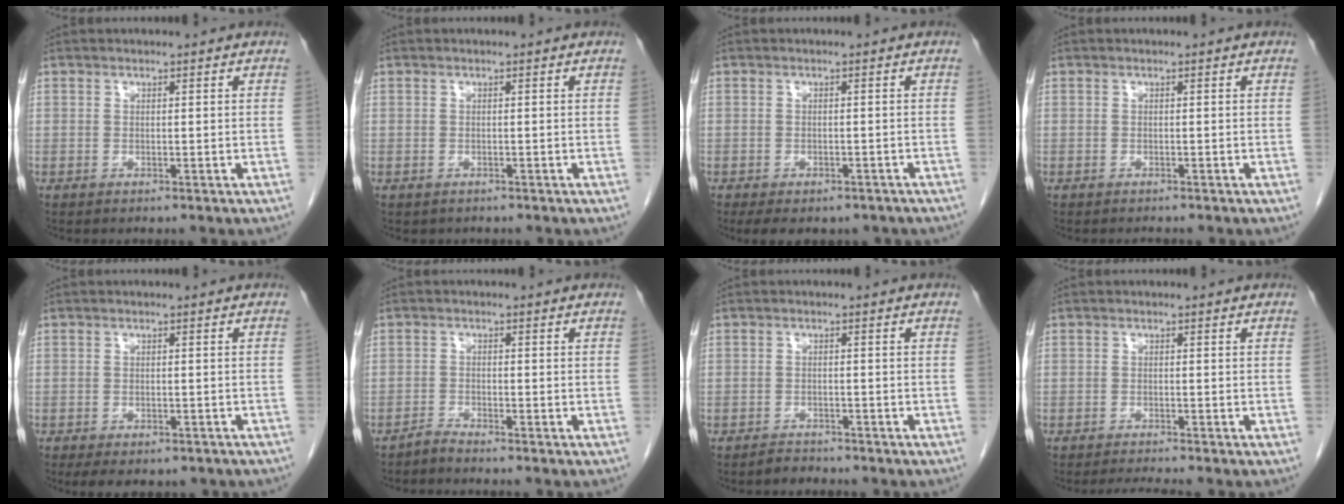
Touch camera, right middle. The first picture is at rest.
{"total": 0.7, "force": [-0.6, 0.5, 0.0], "torque": [-0.011, 0.001, -0.007]}
{"total": 9.0, "force": [-7.0, 4.1, 4.0], "torque": [-0.057, 0.000, -0.079]}
{"total": 0.8, "force": [-0.8, 0.1, 0.2], "torque": [-0.007, -0.003, -0.011]}
{"total": 7.2, "force": [-5.5, 3.2, 3.4], "torque": [-0.039, -0.001, -0.064]}
{"total": 1.4, "force": [-1.3, -0.4, 0.0], "torque": [0.002, -0.005, -0.027]}
{"total": 1.6, "force": [-1.6, 0.4, -0.1], "torque": [-0.003, -0.004, -0.024]}
{"total": 2.2, "force": [-2.0, -0.9, 0.5], "torque": [-0.016, -0.012, -0.035]}